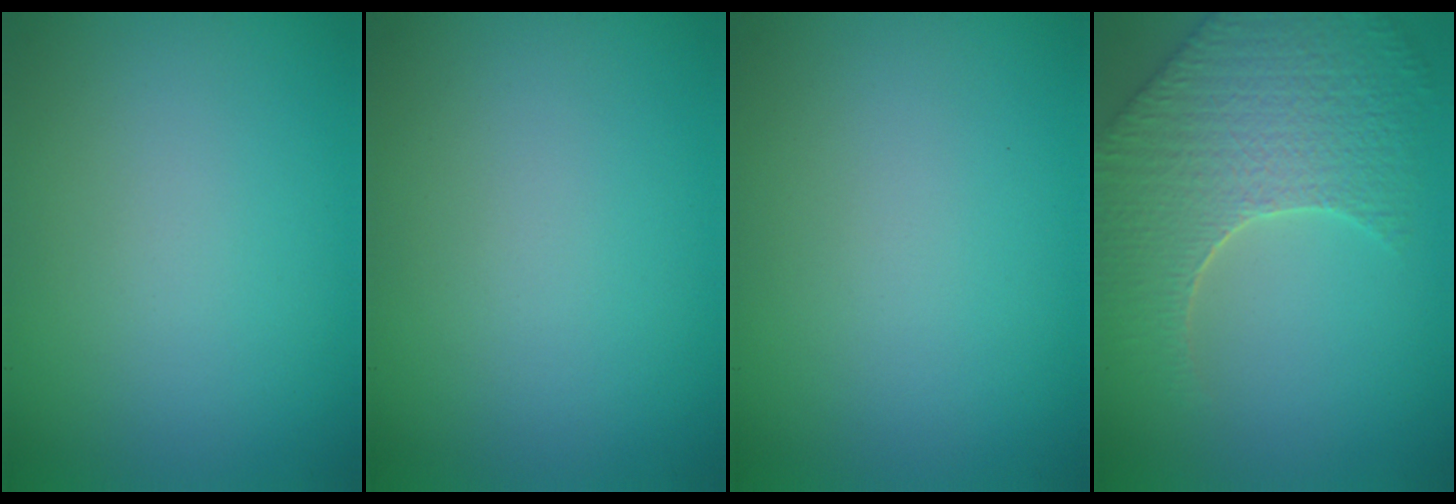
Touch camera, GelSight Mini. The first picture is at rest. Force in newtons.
{"total": 0.0}
{"total": 0.0}
{"total": 7.6, "press": 5.8, "slide": 4.9}